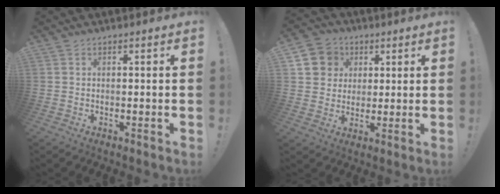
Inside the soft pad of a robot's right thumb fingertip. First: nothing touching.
{"total": 9.0, "force": [2.6, 8.3, 2.0], "torque": [-0.023, -0.012, 0.056]}